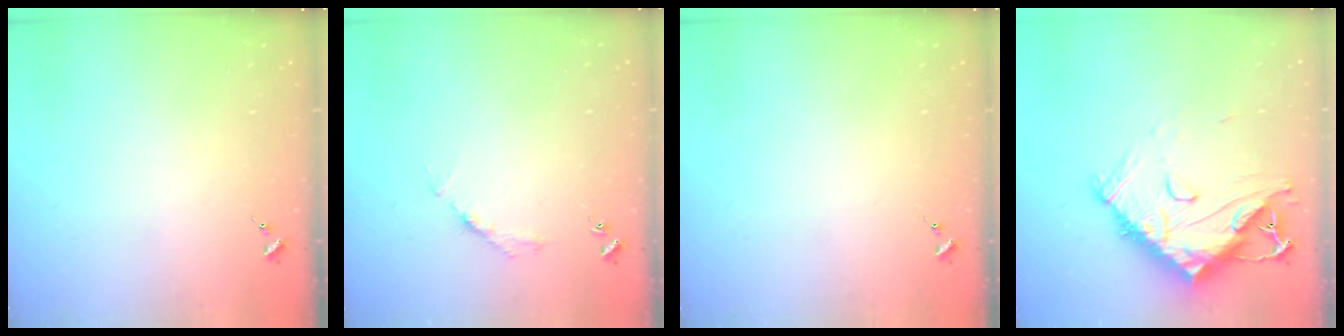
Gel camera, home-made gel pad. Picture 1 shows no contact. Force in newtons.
{"total": 2.7, "press": 2.7, "slide": 0.4}
{"total": 0.0}
{"total": 18.8, "press": 18.7, "slide": 1.7}